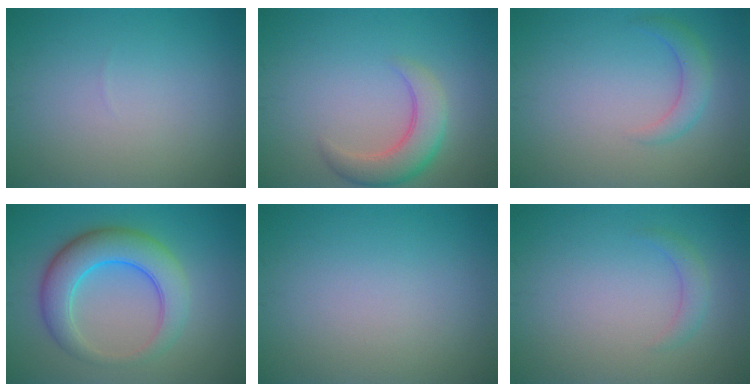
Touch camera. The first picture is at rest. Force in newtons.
{"total": 4.2, "press": 4.2, "slide": 0.4}
{"total": 2.0, "press": 2.0, "slide": 0.1}
{"total": 6.5, "press": 6.5, "slide": 0.1}
{"total": 0.0}
{"total": 1.4, "press": 1.4, "slide": 0.0}